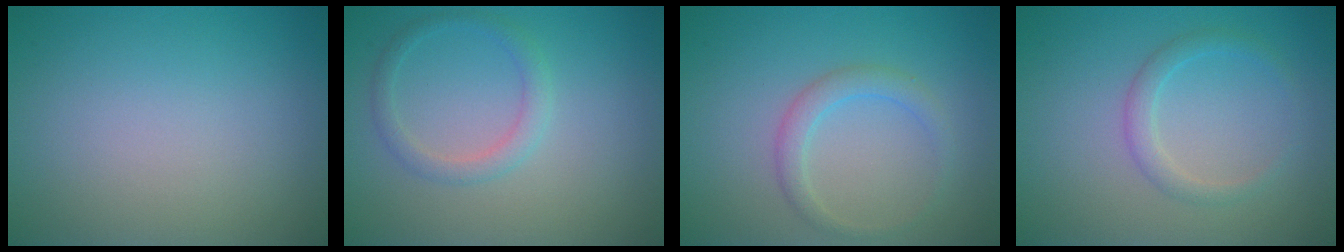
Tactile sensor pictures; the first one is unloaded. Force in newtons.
{"total": 1.9, "press": 1.9, "slide": 0.1}
{"total": 2.1, "press": 2.1, "slide": 0.0}
{"total": 1.8, "press": 1.7, "slide": 0.1}